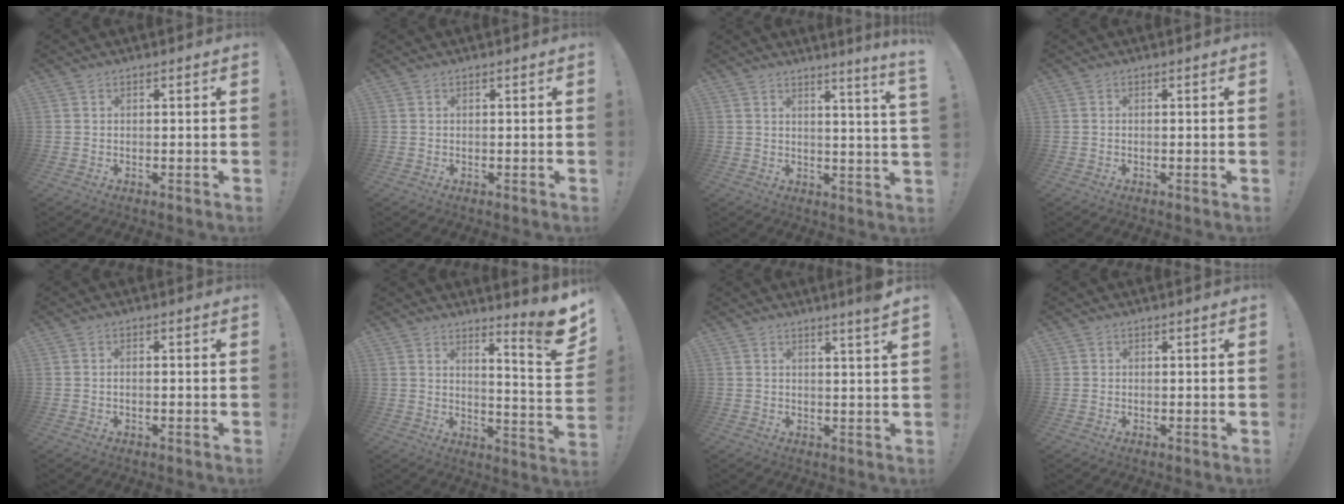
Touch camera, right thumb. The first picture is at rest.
{"total": 0.0}
{"total": 5.4, "force": [3.3, -1.5, 4.0], "torque": [-0.050, -0.031, 0.047]}
{"total": 0.0}
{"total": 1.0, "force": [-0.6, 0.1, 0.8], "torque": [-0.014, 0.001, -0.009]}
{"total": 9.9, "force": [6.9, 0.2, 7.1], "torque": [-0.084, -0.065, 0.106]}
{"total": 4.2, "force": [3.0, -0.9, 2.7], "torque": [-0.036, -0.024, 0.046]}
{"total": 0.7, "force": [0.3, 0.6, 0.0], "torque": [-0.005, 0.003, 0.008]}